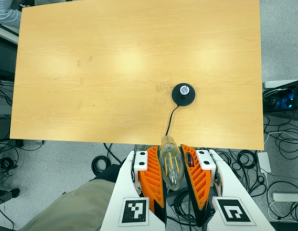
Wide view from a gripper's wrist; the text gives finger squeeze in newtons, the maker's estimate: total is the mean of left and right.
{"total": 18.9, "left": 20.6, "right": 17.1}